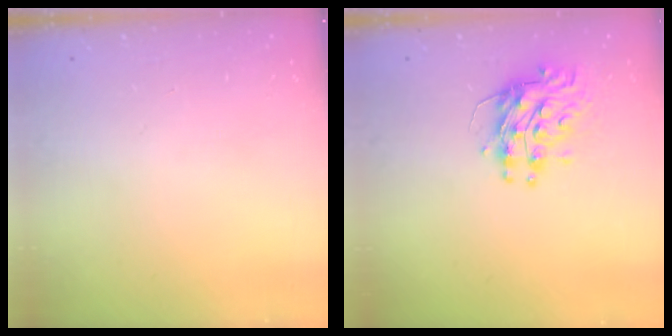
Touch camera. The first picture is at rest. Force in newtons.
{"total": 9.8, "press": 9.8, "slide": 1.1}